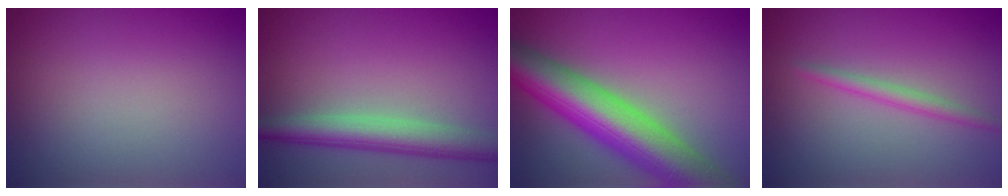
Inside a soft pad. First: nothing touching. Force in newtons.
{"total": 5.1, "press": 5.1, "slide": 0.3}
{"total": 11.3, "press": 11.3, "slide": 0.6}
{"total": 1.7, "press": 1.7, "slide": 0.1}